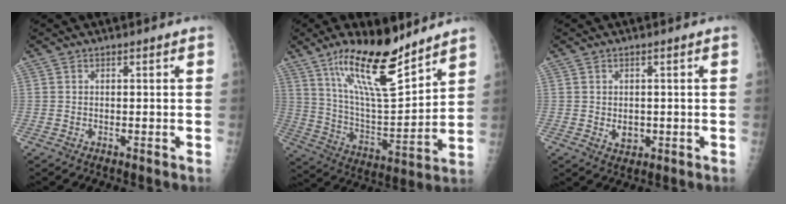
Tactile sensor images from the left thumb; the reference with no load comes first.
{"total": 18.7, "force": [13.2, 4.9, 12.4], "torque": [-0.184, -0.081, 0.239]}
{"total": 2.7, "force": [-0.2, 2.1, 1.7], "torque": [-0.017, -0.002, 0.005]}